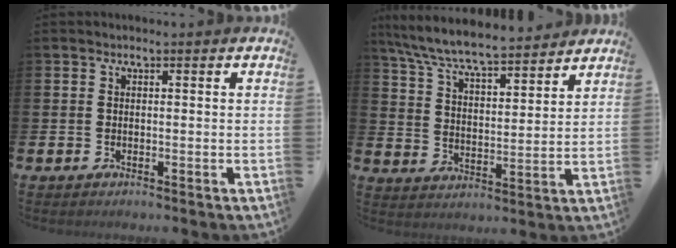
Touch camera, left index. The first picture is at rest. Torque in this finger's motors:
{"motor_torque": [1.13, -1.01, 1.02, 0.21]}